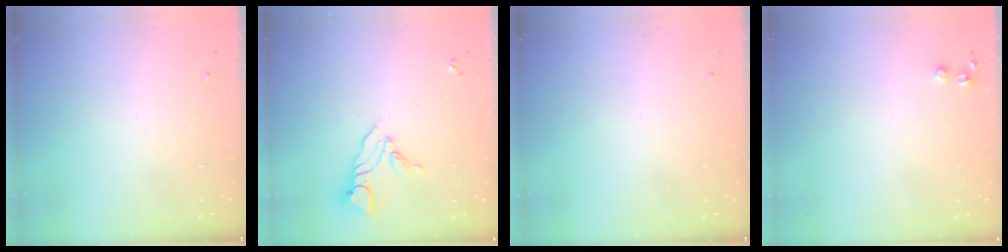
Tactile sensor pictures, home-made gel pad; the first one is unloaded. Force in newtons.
{"total": 9.9, "press": 9.8, "slide": 0.8}
{"total": 0.0}
{"total": 3.6, "press": 3.5, "slide": 0.5}